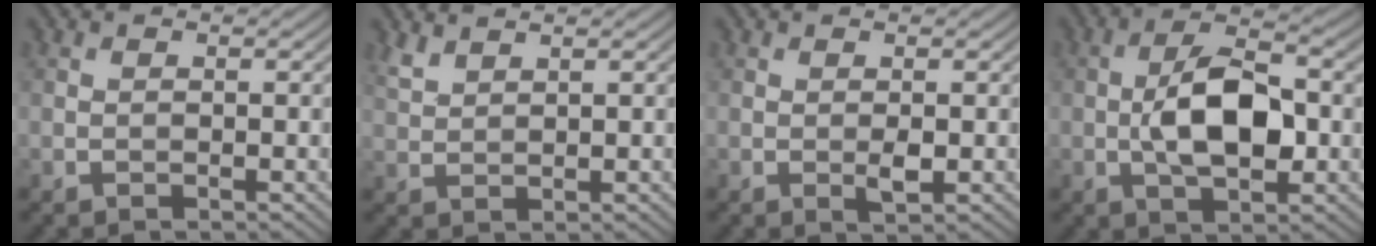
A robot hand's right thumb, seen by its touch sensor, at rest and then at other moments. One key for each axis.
{"total": 2.2, "fx": 1.9, "fy": 0.5, "fz": 1.0, "tx": -0.026, "ty": 0.002, "tz": 0.047}
{"total": 1.3, "fx": -0.1, "fy": 0.4, "fz": 1.3, "tx": -0.024, "ty": -0.004, "tz": -0.004}
{"total": 8.6, "fx": -0.6, "fy": 3.9, "fz": 7.7, "tx": -0.144, "ty": 0.009, "tz": -0.017}